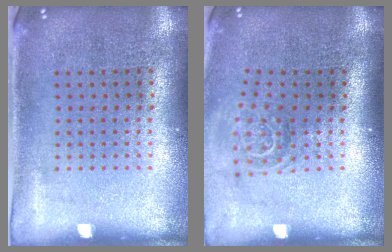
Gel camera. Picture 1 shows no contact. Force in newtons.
{"total": 1.6, "press": 1.1, "slide": 1.1}